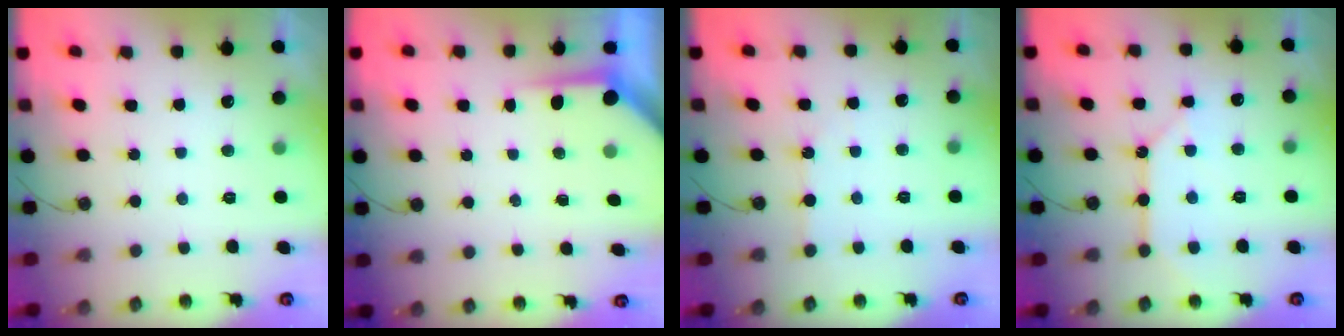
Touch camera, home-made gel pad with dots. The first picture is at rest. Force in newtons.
{"total": 6.5, "press": 6.5, "slide": 0.2}
{"total": 0.9, "press": 0.8, "slide": 0.2}
{"total": 10.4, "press": 10.4, "slide": 0.9}